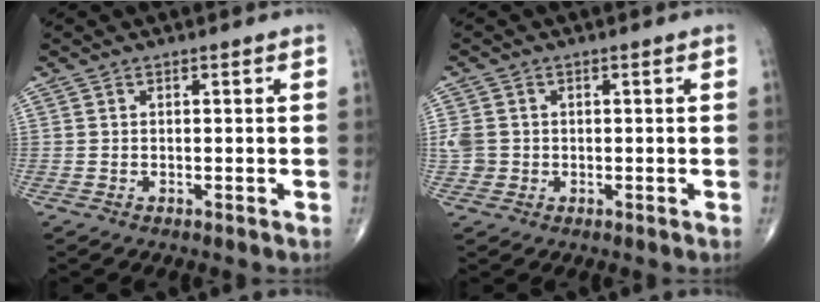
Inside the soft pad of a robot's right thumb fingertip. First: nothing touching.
{"total": 3.7, "force": [-0.1, 3.4, 1.6], "torque": [-0.025, 0.007, 0.003]}